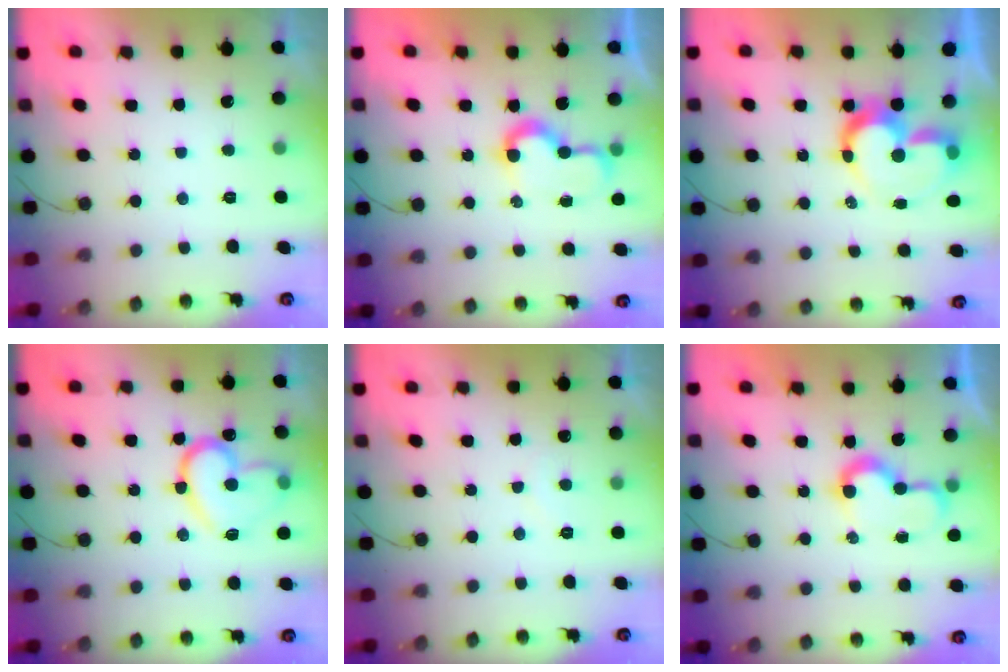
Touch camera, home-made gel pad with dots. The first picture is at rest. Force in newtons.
{"total": 7.9, "press": 7.8, "slide": 0.3}
{"total": 11.8, "press": 11.8, "slide": 1.0}
{"total": 15.2, "press": 15.2, "slide": 0.8}
{"total": 4.9, "press": 4.9, "slide": 0.3}
{"total": 7.5, "press": 7.5, "slide": 0.3}